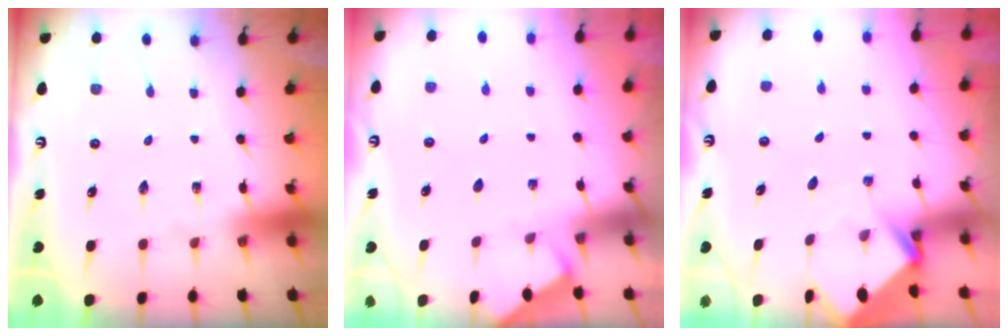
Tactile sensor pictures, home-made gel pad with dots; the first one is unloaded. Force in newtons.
{"total": 2.0, "press": 1.9, "slide": 0.3}
{"total": 3.8, "press": 3.8, "slide": 0.2}